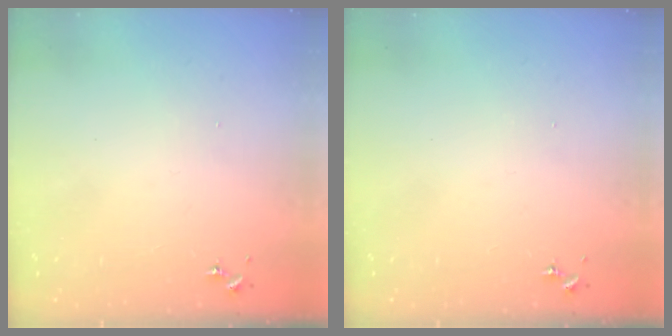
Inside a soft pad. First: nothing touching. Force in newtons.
{"total": 0.0}